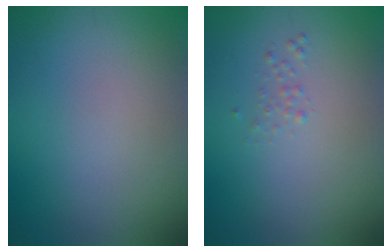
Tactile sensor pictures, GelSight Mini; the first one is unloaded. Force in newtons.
{"total": 0.6, "press": 0.6, "slide": 0.0}